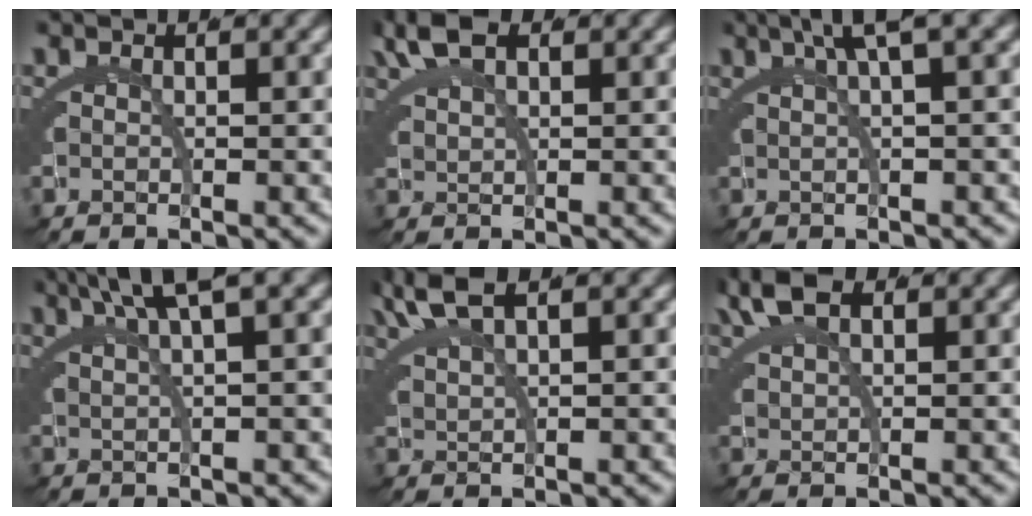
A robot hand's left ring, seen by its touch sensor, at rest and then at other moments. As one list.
[{"total": 2.9, "force": [2.3, 0.6, 1.7], "torque": [-0.044, 0.002, 0.047]}, {"total": 3.9, "force": [2.4, -0.6, 3.0], "torque": [-0.028, 0.027, 0.037]}, {"total": 4.7, "force": [3.1, -1.2, 3.3], "torque": [-0.034, 0.024, 0.054]}, {"total": 2.9, "force": [2.4, -0.6, 1.5], "torque": [-0.033, 0.008, 0.051]}, {"total": 3.0, "force": [2.3, 0.8, 1.8], "torque": [-0.043, 0.003, 0.046]}]